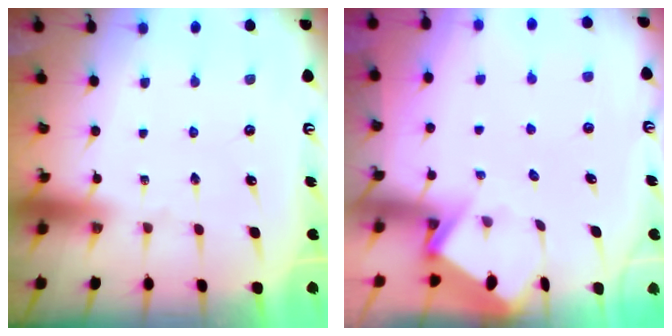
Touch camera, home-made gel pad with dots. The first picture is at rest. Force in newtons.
{"total": 3.9, "press": 3.9, "slide": 0.4}